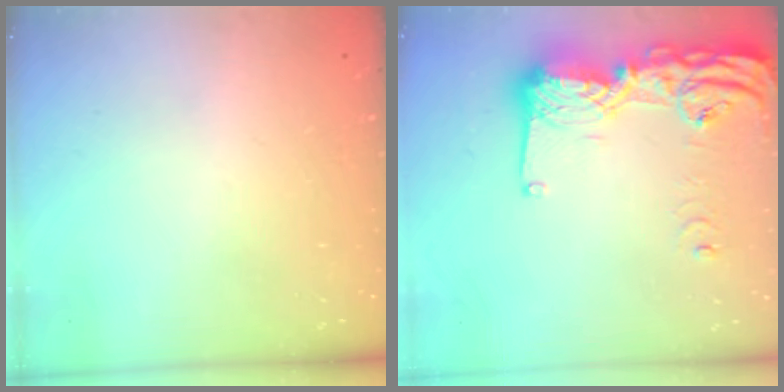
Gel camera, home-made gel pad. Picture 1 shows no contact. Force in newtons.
{"total": 20.3, "press": 20.2, "slide": 2.3}